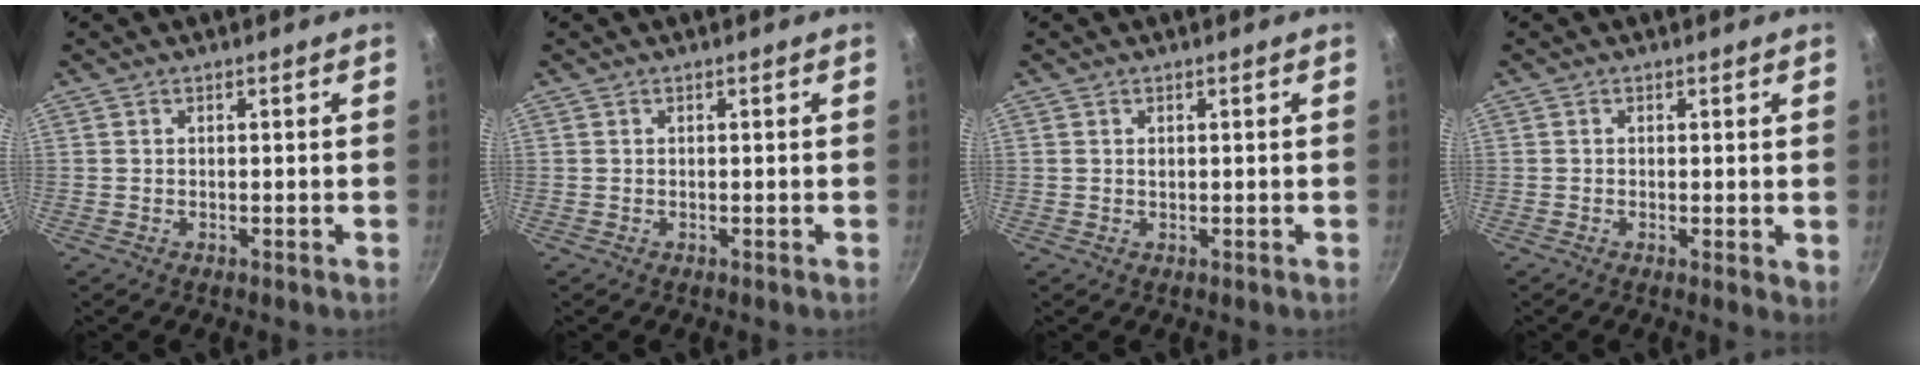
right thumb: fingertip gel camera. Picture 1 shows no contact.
{"total": 0.0}
{"total": 0.6, "force": [0.2, 0.4, 0.4], "torque": [-0.006, 0.001, 0.004]}
{"total": 2.8, "force": [-0.1, 0.7, 2.7], "torque": [-0.042, -0.010, -0.007]}